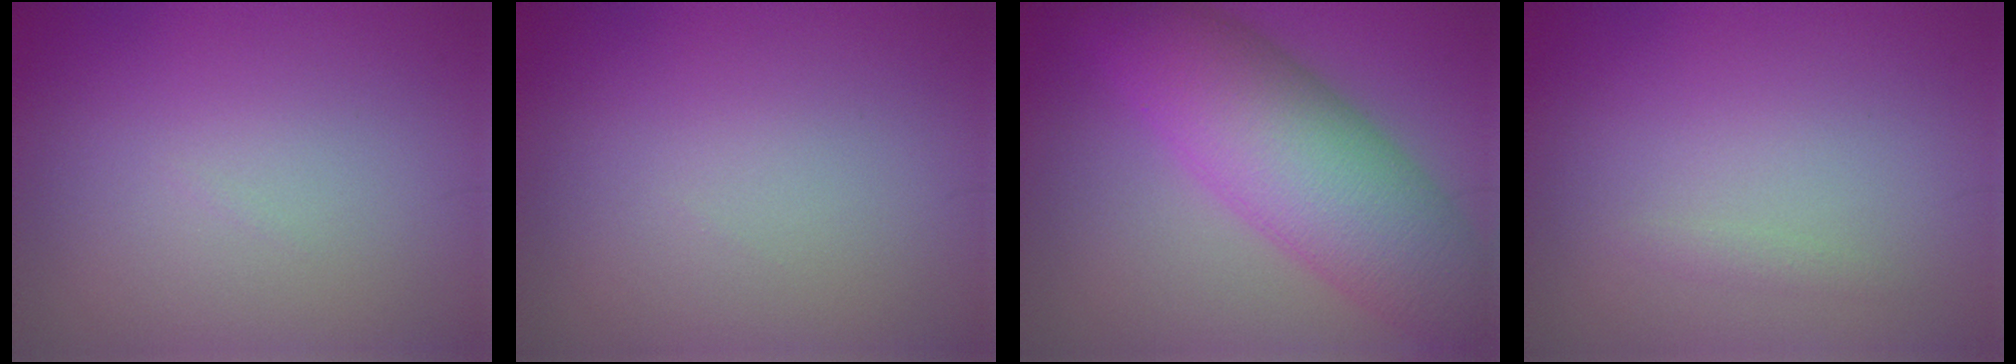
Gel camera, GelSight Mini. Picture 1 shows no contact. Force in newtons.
{"total": 0.0}
{"total": 10.6, "press": 10.6, "slide": 0.4}
{"total": 0.7, "press": 0.7, "slide": 0.0}